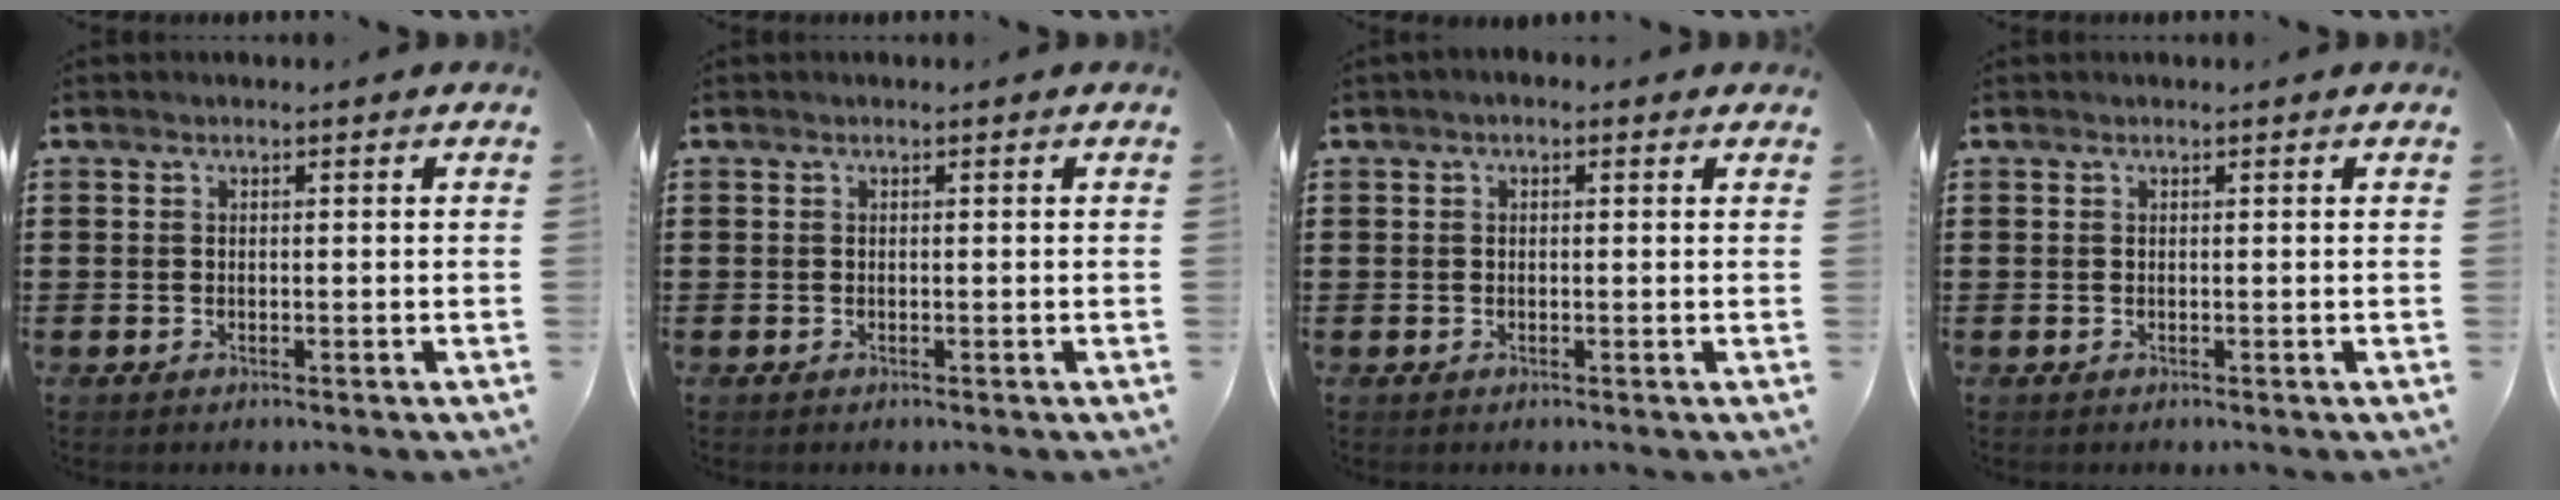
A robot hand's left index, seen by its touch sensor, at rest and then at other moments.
{"total": 0.0}
{"total": 0.9, "force": [0.1, 0.6, 0.7], "torque": [-0.014, 0.005, 0.000]}
{"total": 0.0}